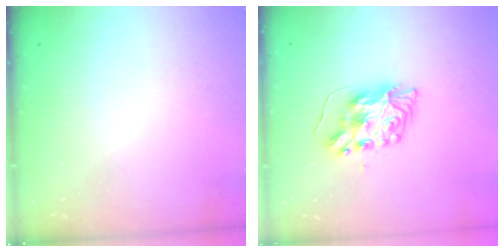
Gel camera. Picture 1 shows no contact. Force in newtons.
{"total": 9.5, "press": 9.5, "slide": 0.4}